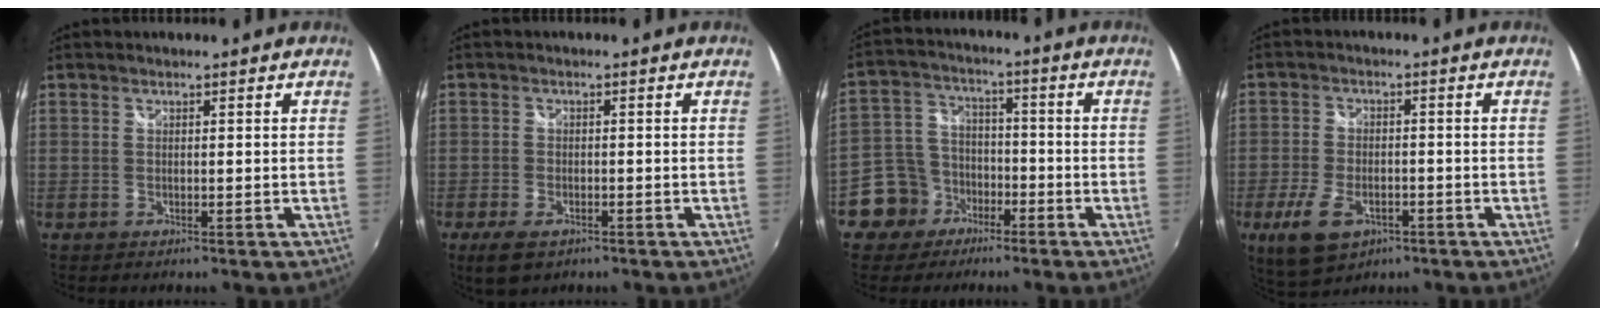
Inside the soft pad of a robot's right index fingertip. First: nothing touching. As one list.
[{"total": 5.1, "force": [-3.0, 2.6, 3.2], "torque": [-0.077, -0.014, -0.053]}, {"total": 8.5, "force": [-5.4, 6.6, 1.1], "torque": [-0.039, 0.032, -0.104]}, {"total": 10.2, "force": [-5.0, 5.7, 6.8], "torque": [-0.159, -0.018, -0.084]}]